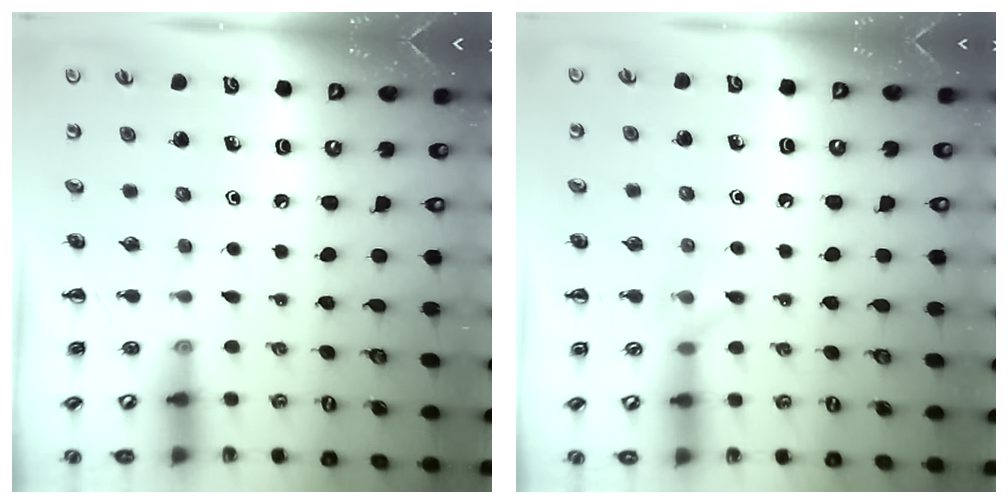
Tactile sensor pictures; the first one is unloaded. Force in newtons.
{"total": 5.6, "press": 5.5, "slide": 0.6}